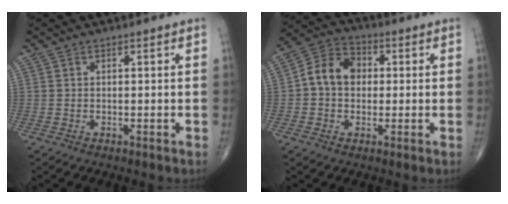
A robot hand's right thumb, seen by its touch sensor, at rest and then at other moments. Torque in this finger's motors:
{"motor_torque": [-0.19, 0.31, 0.10, -0.12, 0.04]}